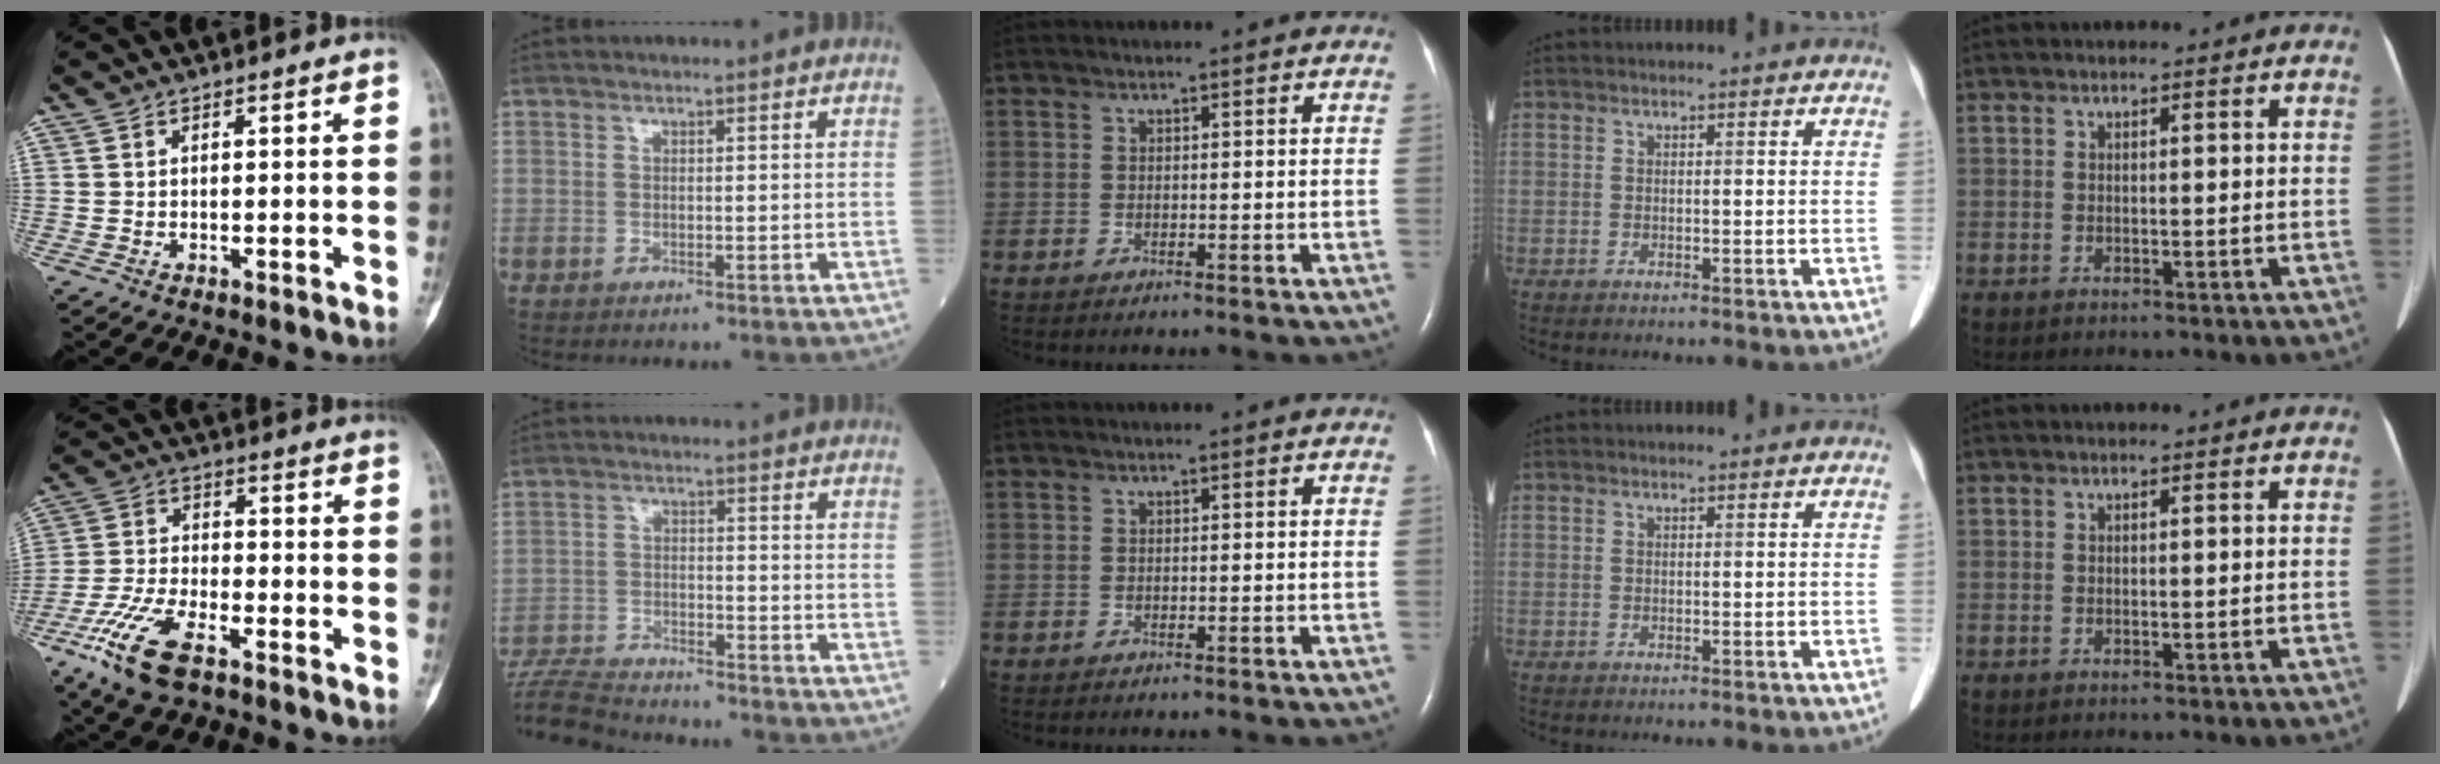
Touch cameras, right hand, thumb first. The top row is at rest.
{"thumb": {"total": 11.8, "force": [-7.0, 4.8, 8.2], "torque": [-0.180, 0.013, -0.138]}, "index": {"total": 13.7, "force": [-12.9, 1.5, 4.4], "torque": [-0.089, 0.000, -0.215]}}